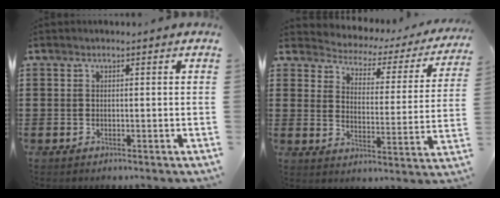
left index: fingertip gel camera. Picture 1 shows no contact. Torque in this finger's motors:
{"motor_torque": [2.14, 0.00, 0.14, -0.02]}